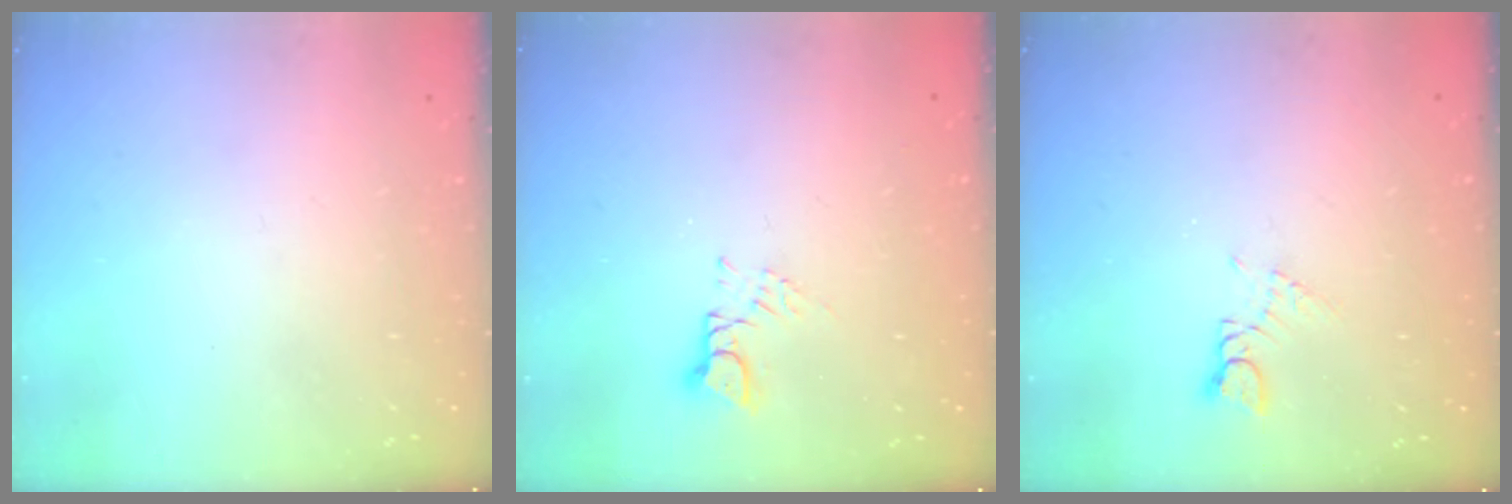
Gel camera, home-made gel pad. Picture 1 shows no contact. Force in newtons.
{"total": 3.4, "press": 3.3, "slide": 0.3}
{"total": 1.4, "press": 1.4, "slide": 0.2}